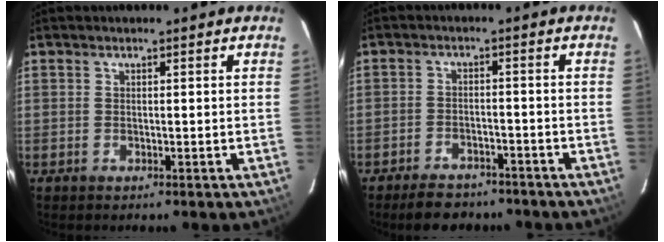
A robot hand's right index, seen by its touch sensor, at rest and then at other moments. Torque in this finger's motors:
{"motor_torque": [0.58, -0.57, 0.26, 0.04]}